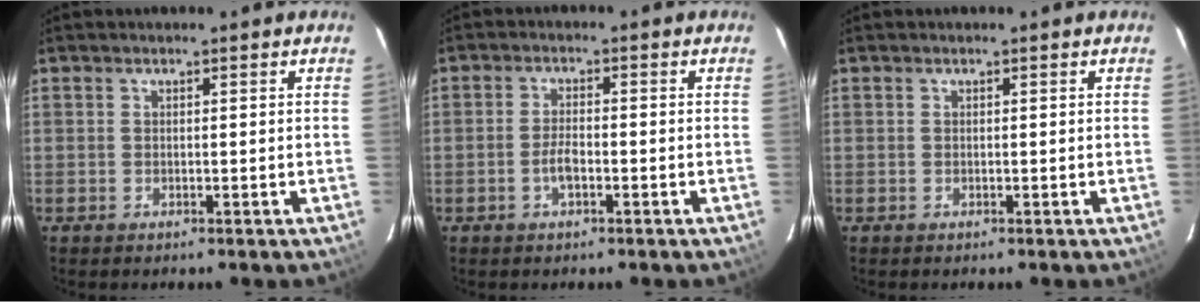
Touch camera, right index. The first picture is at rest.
{"total": 3.2, "force": [-1.3, 1.2, 2.6], "torque": [-0.056, 0.002, -0.025]}
{"total": 0.0}